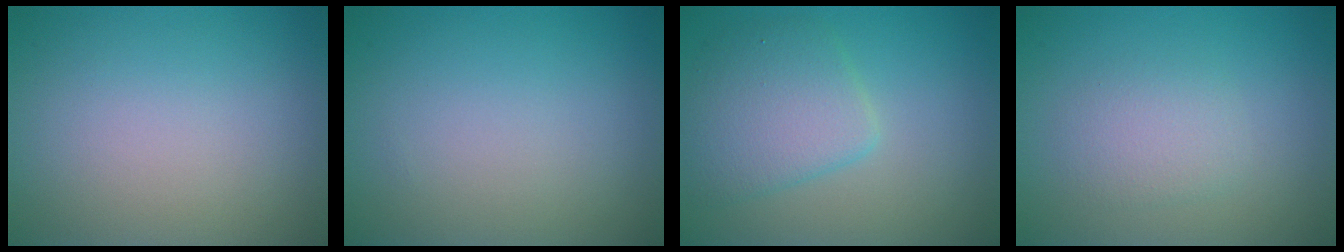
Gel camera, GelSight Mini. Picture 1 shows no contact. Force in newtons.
{"total": 0.0}
{"total": 4.3, "press": 4.3, "slide": 0.2}
{"total": 2.1, "press": 2.1, "slide": 0.0}